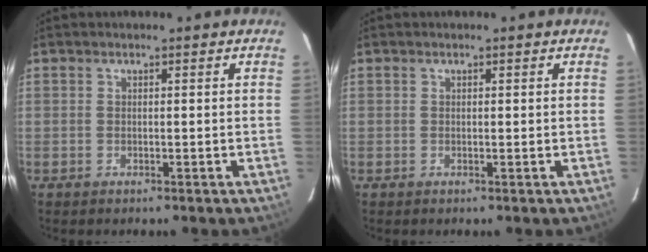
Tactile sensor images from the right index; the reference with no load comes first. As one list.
[{"total": 0.0}]